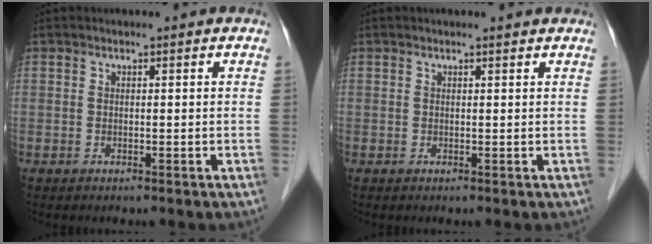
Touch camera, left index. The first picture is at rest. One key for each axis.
{"total": 1.2, "fx": 1.1, "fy": 0.0, "fz": 0.3, "tx": -0.011, "ty": 0.003, "tz": 0.013}